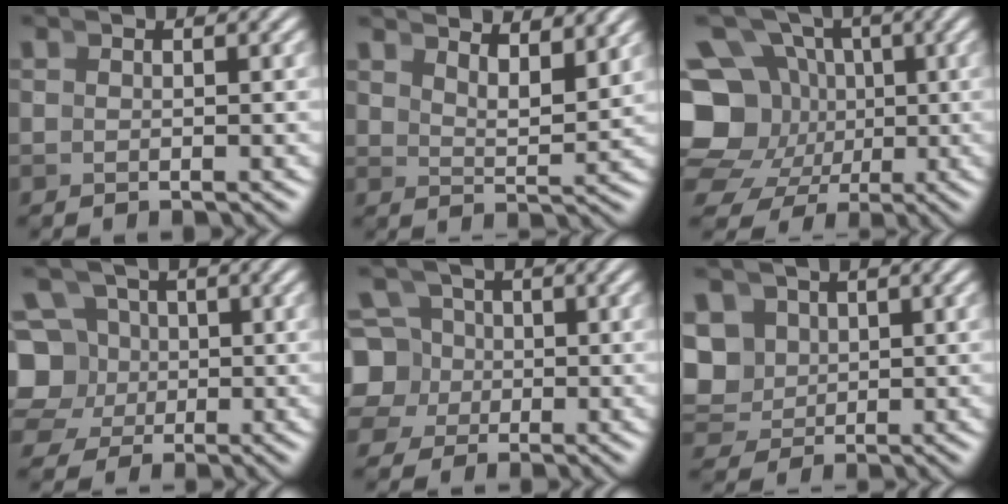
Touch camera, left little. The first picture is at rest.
{"total": 4.2, "force": [3.8, 0.4, 1.7], "torque": [-0.014, -0.003, 0.063]}
{"total": 12.9, "force": [-0.3, 11.1, 6.6], "torque": [-0.135, -0.053, 0.003]}
{"total": 9.8, "force": [-0.4, 9.1, 3.7], "torque": [-0.095, -0.038, -0.004]}
{"total": 8.8, "force": [-1.5, 8.3, 2.8], "torque": [-0.073, -0.039, -0.026]}
{"total": 7.2, "force": [0.5, 6.6, 2.8], "torque": [-0.085, -0.028, 0.017]}